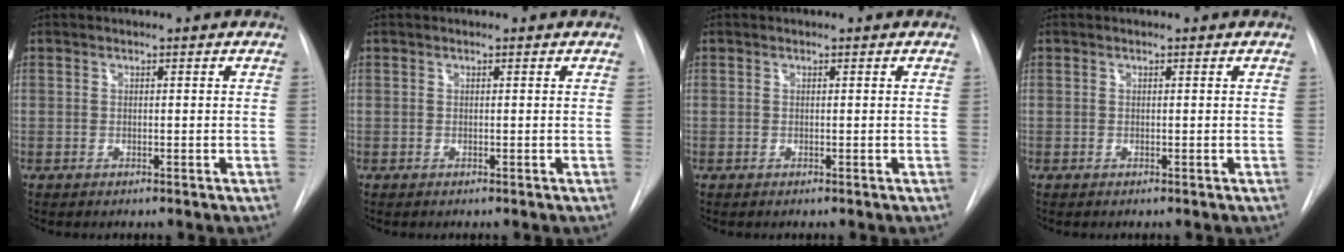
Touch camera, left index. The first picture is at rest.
{"total": 0.0}
{"total": 0.0}
{"total": 0.0}